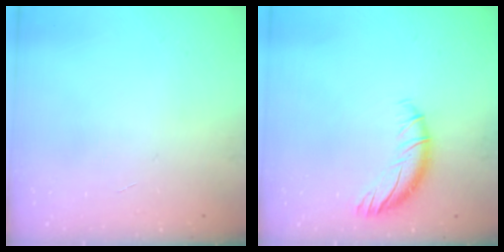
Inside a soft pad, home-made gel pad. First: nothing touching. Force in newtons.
{"total": 8.6, "press": 8.5, "slide": 0.9}